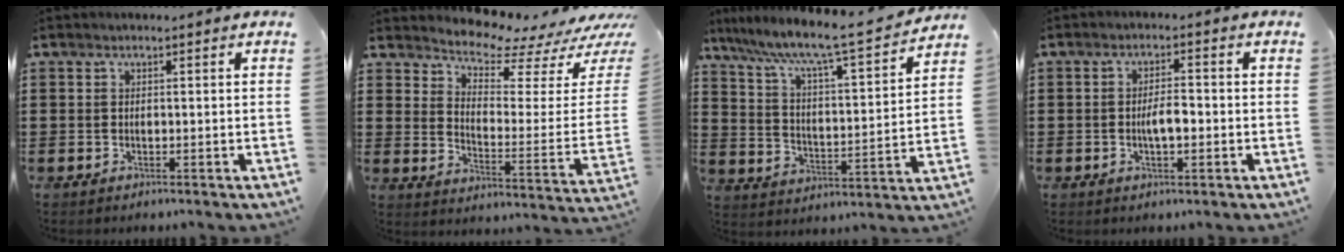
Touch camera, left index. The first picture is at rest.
{"total": 6.1, "force": [5.8, 0.9, 1.6], "torque": [-0.050, -0.058, 0.095]}
{"total": 7.7, "force": [6.6, 0.0, 4.0], "torque": [-0.106, -0.048, 0.102]}
{"total": 3.5, "force": [-0.6, 1.2, 3.3], "torque": [-0.060, 0.005, -0.012]}